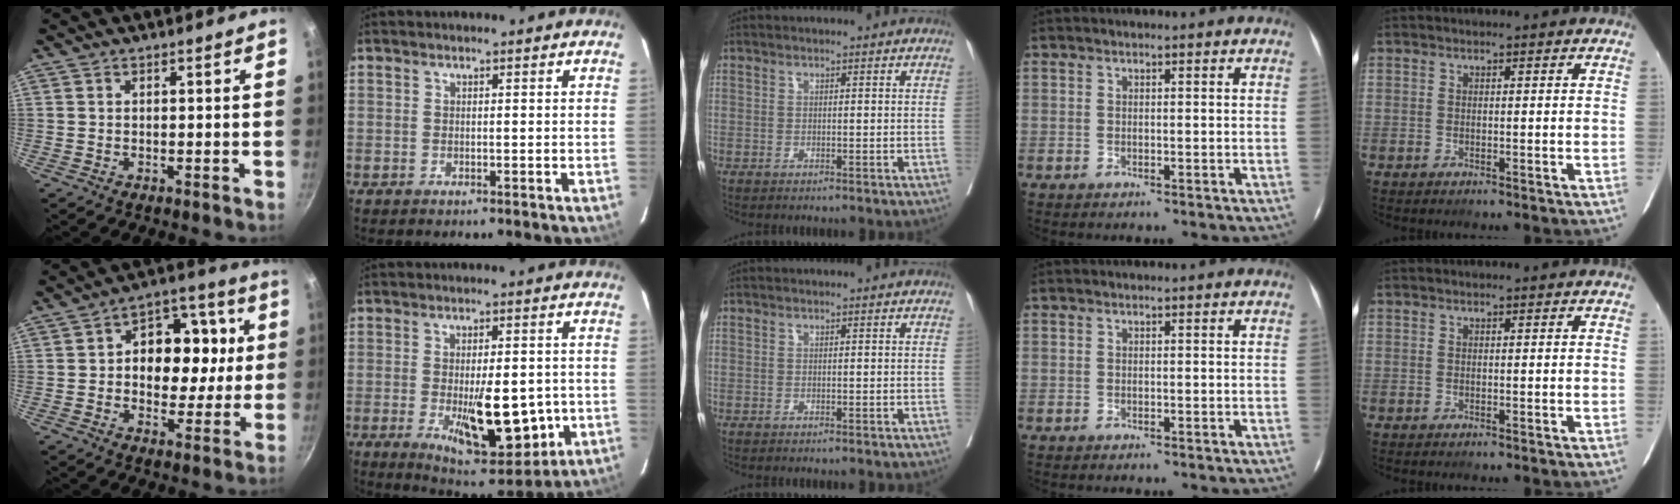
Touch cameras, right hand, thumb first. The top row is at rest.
{"thumb": {"total": 15.1, "force": [1.2, 10.2, 11.0], "torque": [-0.097, 0.028, 0.014]}, "index": {"total": 14.7, "force": [-3.2, 5.3, 13.3], "torque": [-0.203, -0.014, -0.033]}}